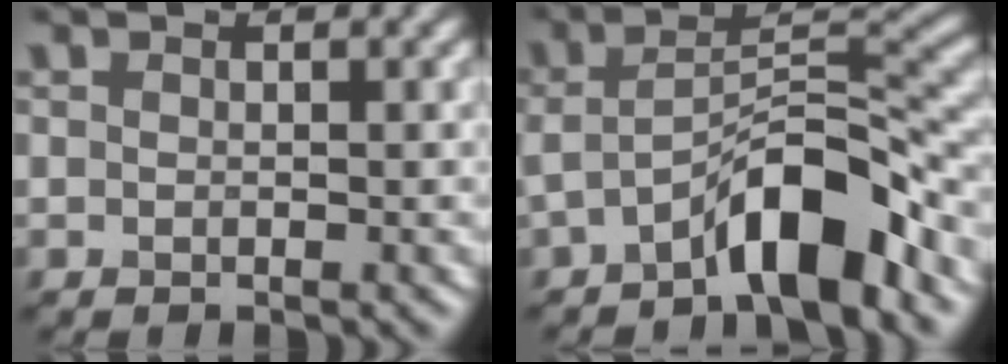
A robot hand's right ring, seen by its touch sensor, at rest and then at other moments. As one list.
[{"total": 7.1, "force": [-4.0, 1.8, 5.6], "torque": [-0.094, 0.012, -0.074]}]